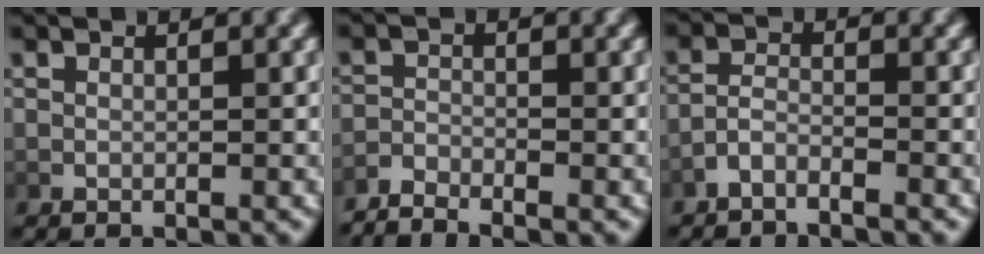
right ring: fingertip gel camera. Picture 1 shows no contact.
{"total": 2.5, "force": [-2.4, 0.5, 0.3], "torque": [-0.004, -0.009, -0.046]}
{"total": 2.5, "force": [-2.2, 0.8, 0.9], "torque": [-0.021, -0.005, -0.042]}